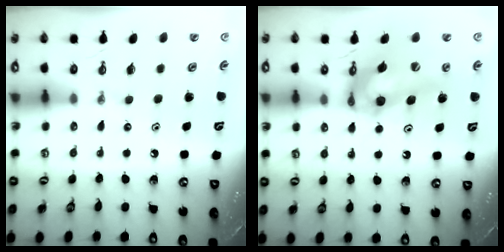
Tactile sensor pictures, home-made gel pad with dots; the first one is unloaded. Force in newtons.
{"total": 13.5, "press": 13.0, "slide": 3.6}